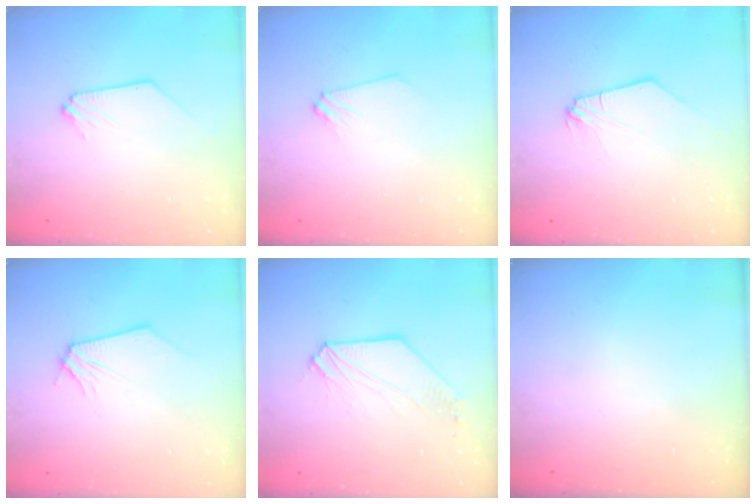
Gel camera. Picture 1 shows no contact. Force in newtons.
{"total": 1.6, "press": 1.6, "slide": 0.3}
{"total": 0.0}
{"total": 0.0}
{"total": 6.2, "press": 6.2, "slide": 0.8}
{"total": 0.0}